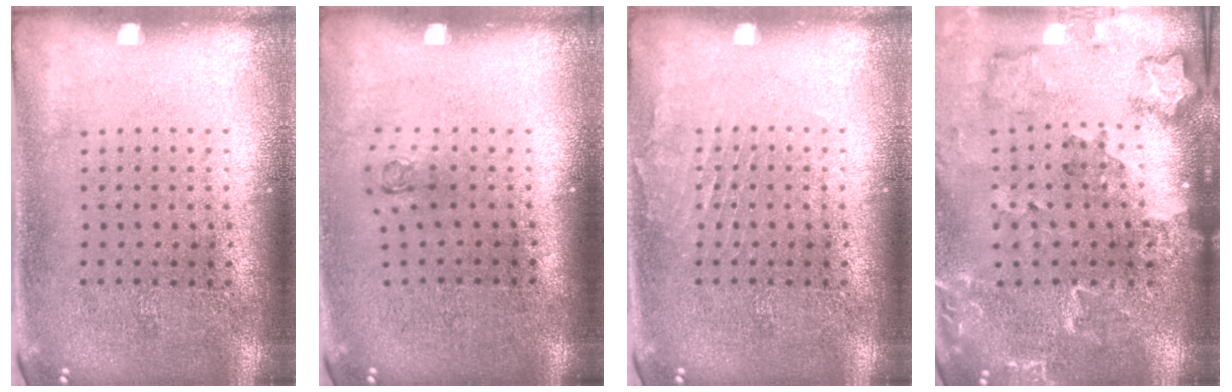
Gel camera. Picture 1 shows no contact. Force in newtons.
{"total": 0.6, "press": 0.3, "slide": 0.6}
{"total": 1.0, "press": 1.0, "slide": 0.1}
{"total": 1.8, "press": 1.8, "slide": 0.2}